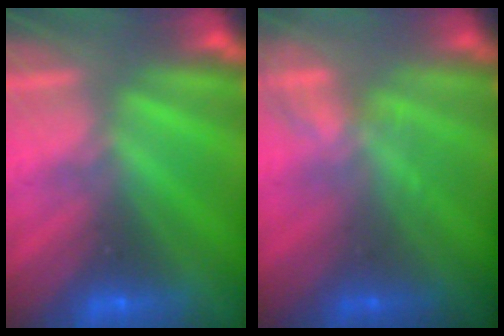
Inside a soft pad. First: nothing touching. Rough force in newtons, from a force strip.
{"total": 1.8}